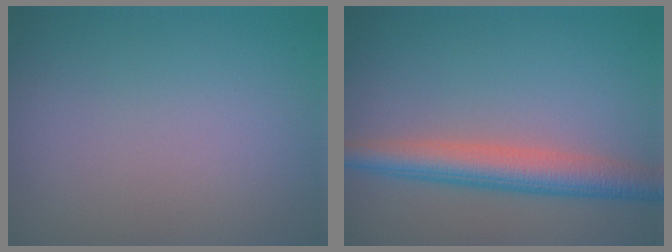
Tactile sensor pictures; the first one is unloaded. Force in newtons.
{"total": 4.8, "press": 4.8, "slide": 0.1}